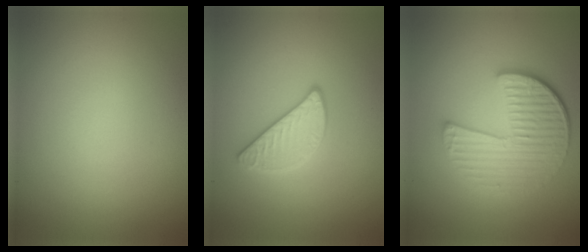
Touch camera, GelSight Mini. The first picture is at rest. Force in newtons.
{"total": 2.8, "press": 2.7, "slide": 0.9}
{"total": 5.9, "press": 4.3, "slide": 4.1}